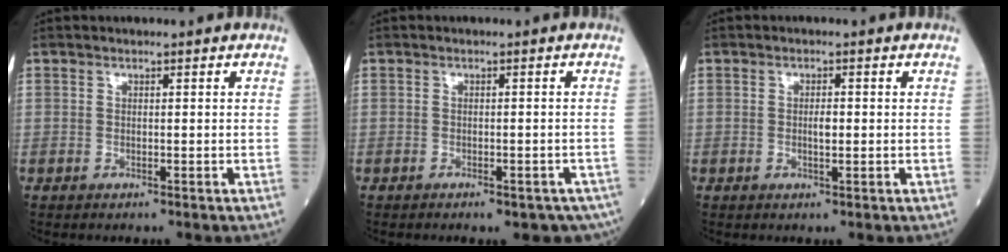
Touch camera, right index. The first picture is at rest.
{"total": 6.2, "force": [-4.6, 2.5, 3.3], "torque": [-0.023, 0.002, -0.057]}
{"total": 1.7, "force": [0.0, 0.5, 1.6], "torque": [-0.033, 0.001, 0.002]}